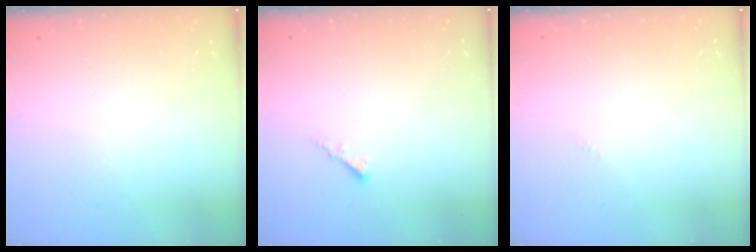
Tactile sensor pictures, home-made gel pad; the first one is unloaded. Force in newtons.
{"total": 1.7, "press": 1.6, "slide": 0.4}
{"total": 0.0}